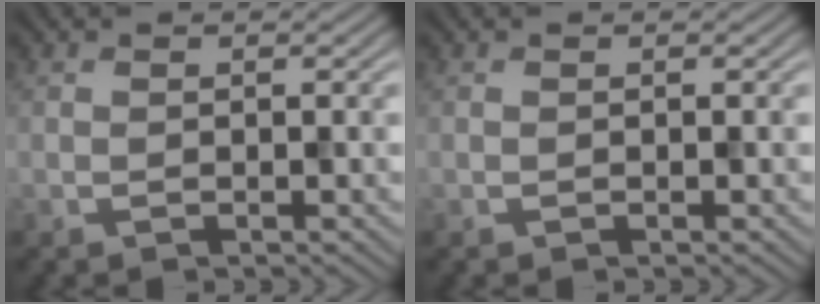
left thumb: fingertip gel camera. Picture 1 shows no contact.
{"total": 0.0}